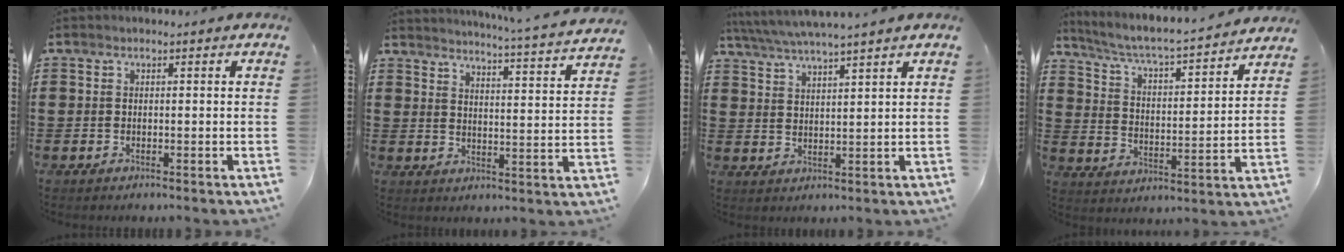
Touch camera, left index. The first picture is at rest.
{"total": 4.1, "force": [3.8, -0.9, 1.0], "torque": [-0.030, -0.039, 0.057]}
{"total": 4.0, "force": [3.8, -0.6, 1.4], "torque": [-0.040, -0.017, 0.066]}
{"total": 4.0, "force": [3.6, -0.2, 1.7], "torque": [-0.054, -0.038, 0.048]}